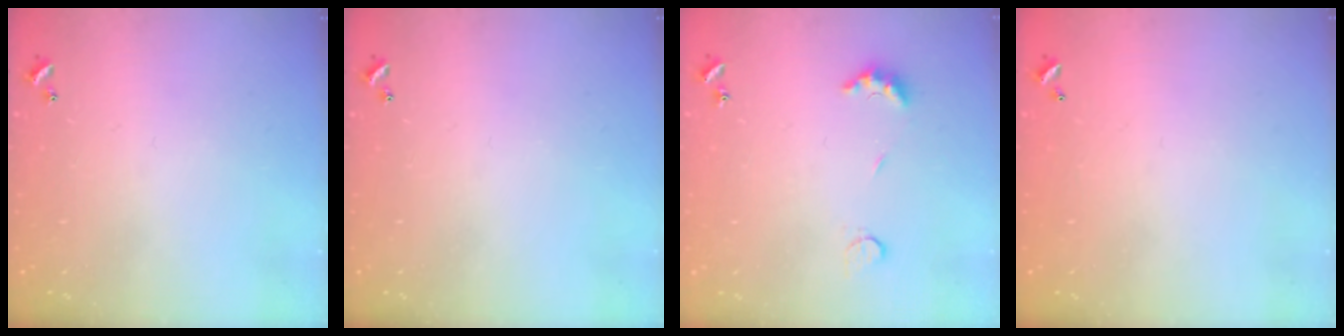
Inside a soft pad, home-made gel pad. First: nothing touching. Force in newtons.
{"total": 0.0}
{"total": 4.3, "press": 4.2, "slide": 0.9}
{"total": 2.8, "press": 2.8, "slide": 0.1}